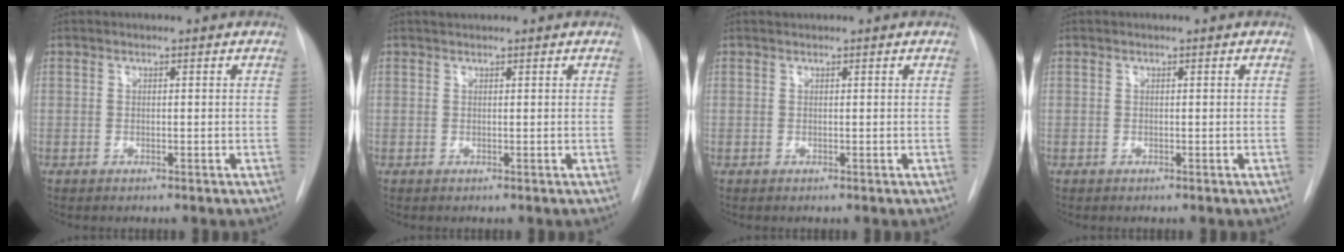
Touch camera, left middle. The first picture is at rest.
{"total": 0.6, "force": [0.6, 0.1, 0.1], "torque": [-0.011, 0.006, 0.014]}
{"total": 0.0}
{"total": 0.0}